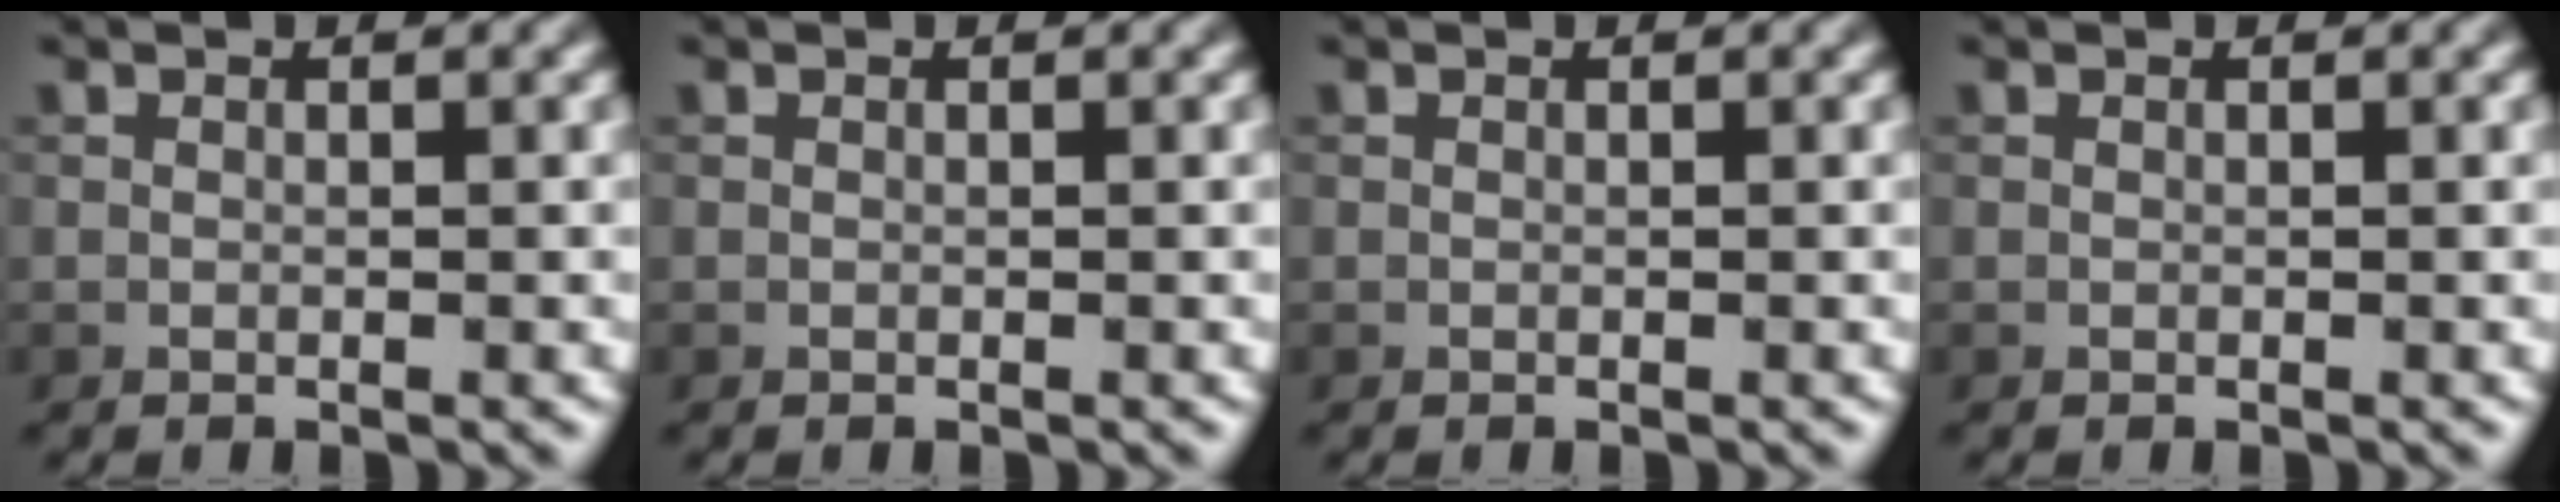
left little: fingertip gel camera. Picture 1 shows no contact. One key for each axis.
{"total": 0.0}
{"total": 0.0}
{"total": 0.0}